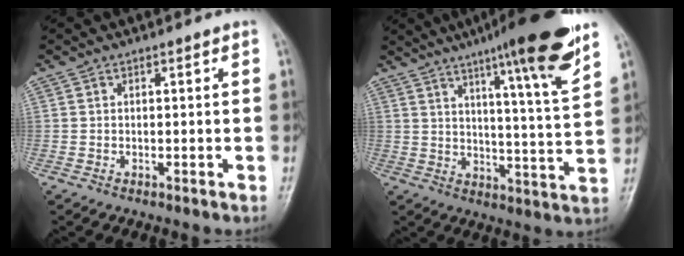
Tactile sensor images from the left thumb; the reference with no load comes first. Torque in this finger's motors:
{"motor_torque": [1.03, -0.53, 1.71, -1.04, 0.35]}